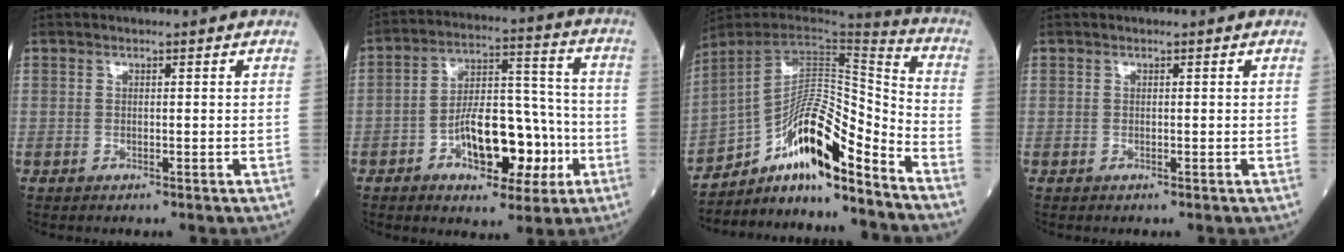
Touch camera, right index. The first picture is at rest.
{"total": 13.0, "force": [-4.6, 5.8, 10.6], "torque": [-0.178, 0.028, -0.068]}
{"total": 15.6, "force": [-11.4, 1.9, 10.5], "torque": [-0.171, 0.031, -0.193]}
{"total": 0.0}